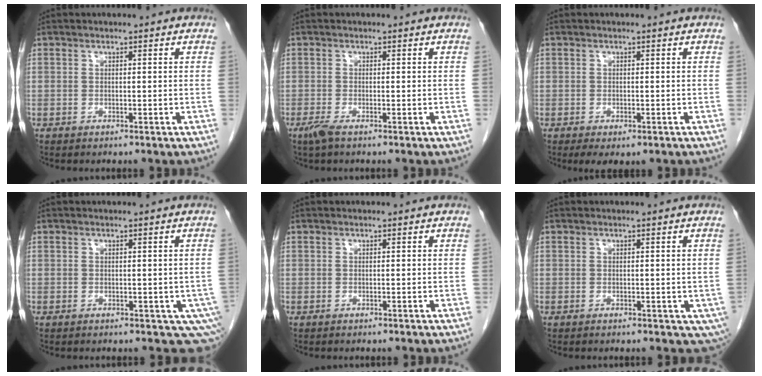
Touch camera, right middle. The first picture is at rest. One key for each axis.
{"total": 1.7, "fx": -1.2, "fy": 0.2, "fz": 1.2, "tx": -0.033, "ty": -0.006, "tz": -0.026}
{"total": 3.0, "fx": -1.8, "fy": 1.4, "fz": 1.9, "tx": -0.025, "ty": -0.005, "tz": -0.019}
{"total": 4.7, "fx": -1.2, "fy": 3.2, "fz": 3.2, "tx": -0.020, "ty": -0.004, "tz": -0.010}
{"total": 0.0}
{"total": 2.9, "fx": -0.4, "fy": 1.9, "fz": 2.2, "tx": -0.019, "ty": -0.001, "tz": -0.001}